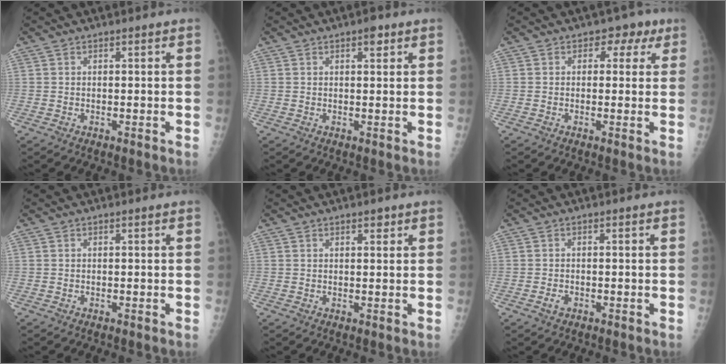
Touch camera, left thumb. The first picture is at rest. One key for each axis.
{"total": 2.1, "fx": 1.2, "fy": 0.9, "fz": 1.4, "tx": -0.013, "ty": -0.004, "tz": 0.015}
{"total": 4.4, "fx": 1.8, "fy": 3.4, "fz": 2.2, "tx": 0.013, "ty": 0.001, "tz": 0.013}
{"total": 0.0}
{"total": 1.5, "fx": 1.0, "fy": 0.7, "fz": 0.9, "tx": -0.004, "ty": -0.004, "tz": 0.013}
{"total": 1.3, "fx": -0.6, "fy": 0.8, "fz": 0.7, "tx": -0.012, "ty": 0.001, "tz": -0.011}